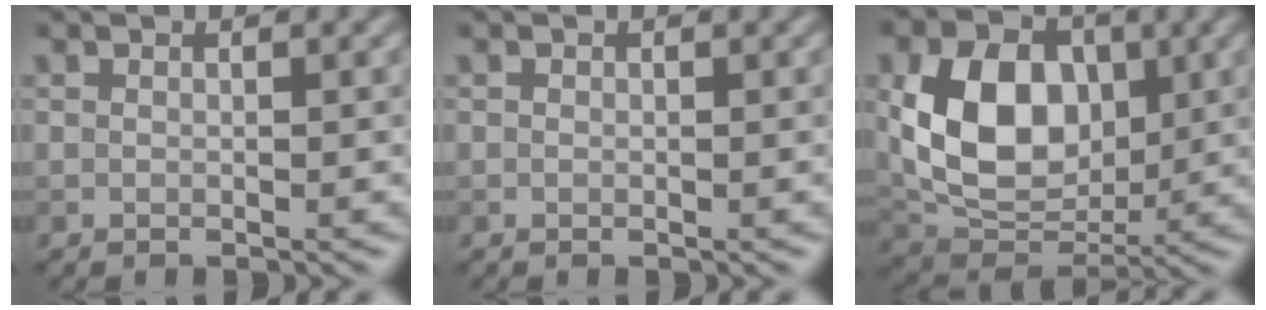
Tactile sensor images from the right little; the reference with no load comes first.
{"total": 0.0}
{"total": 9.6, "force": [1.3, 6.9, 6.6], "torque": [-0.135, -0.003, 0.023]}